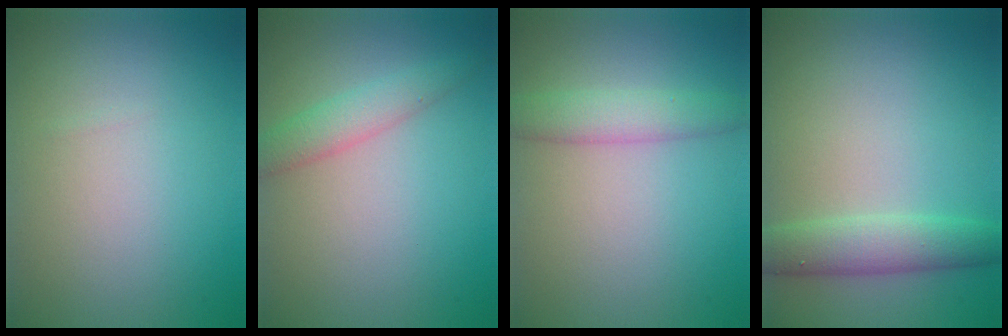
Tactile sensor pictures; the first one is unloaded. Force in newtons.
{"total": 2.4, "press": 2.4, "slide": 0.1}
{"total": 2.9, "press": 2.9, "slide": 0.1}
{"total": 3.6, "press": 3.6, "slide": 0.2}